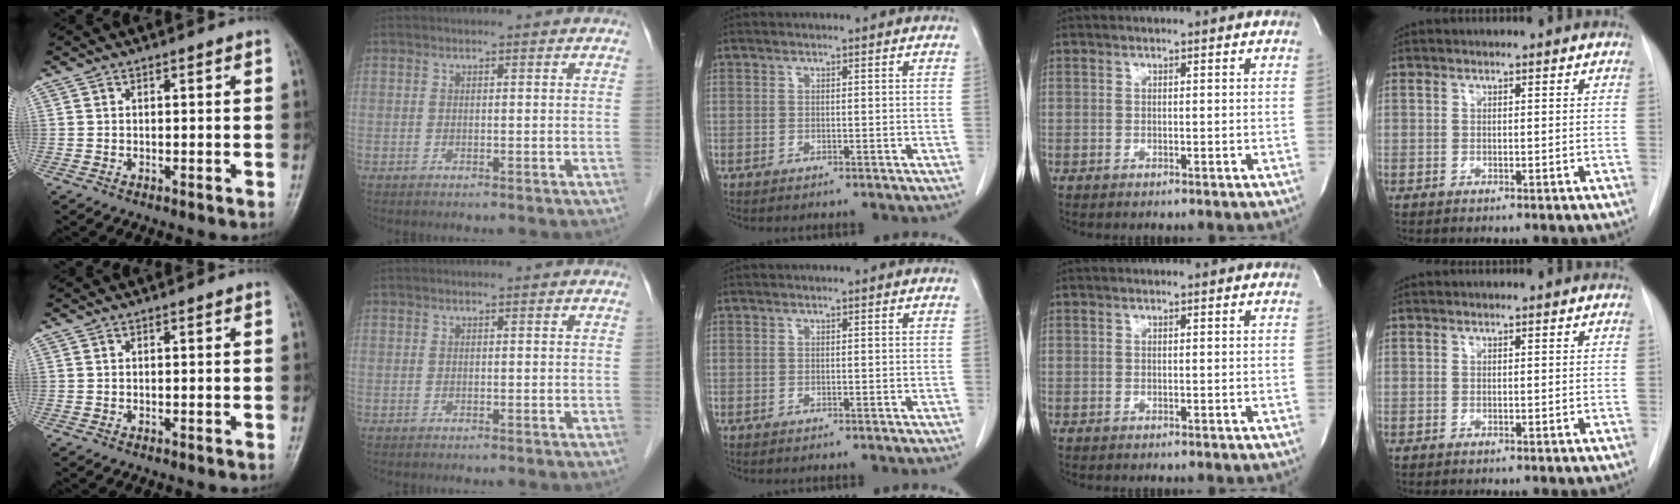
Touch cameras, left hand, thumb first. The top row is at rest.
{}